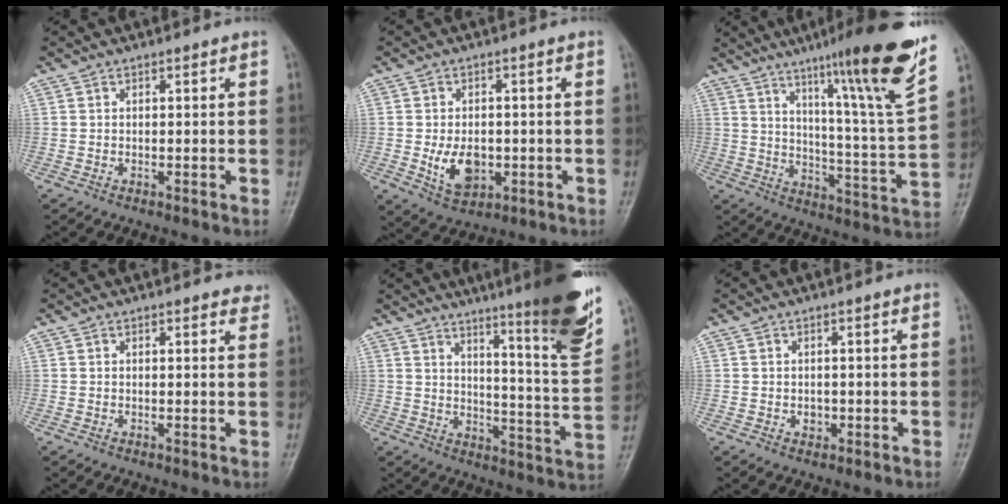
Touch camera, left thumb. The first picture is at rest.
{"total": 7.1, "force": [-1.2, 4.8, 5.1], "torque": [-0.074, -0.007, -0.010]}
{"total": 21.5, "force": [13.7, 0.5, 16.6], "torque": [-0.220, -0.067, 0.201]}
{"total": 2.4, "force": [2.1, 0.9, 0.9], "torque": [0.006, -0.006, 0.013]}
{"total": 20.7, "force": [13.5, 1.8, 15.6], "torque": [-0.192, -0.077, 0.188]}
{"total": 1.4, "force": [-0.2, 1.1, 0.7], "torque": [-0.005, 0.002, 0.000]}